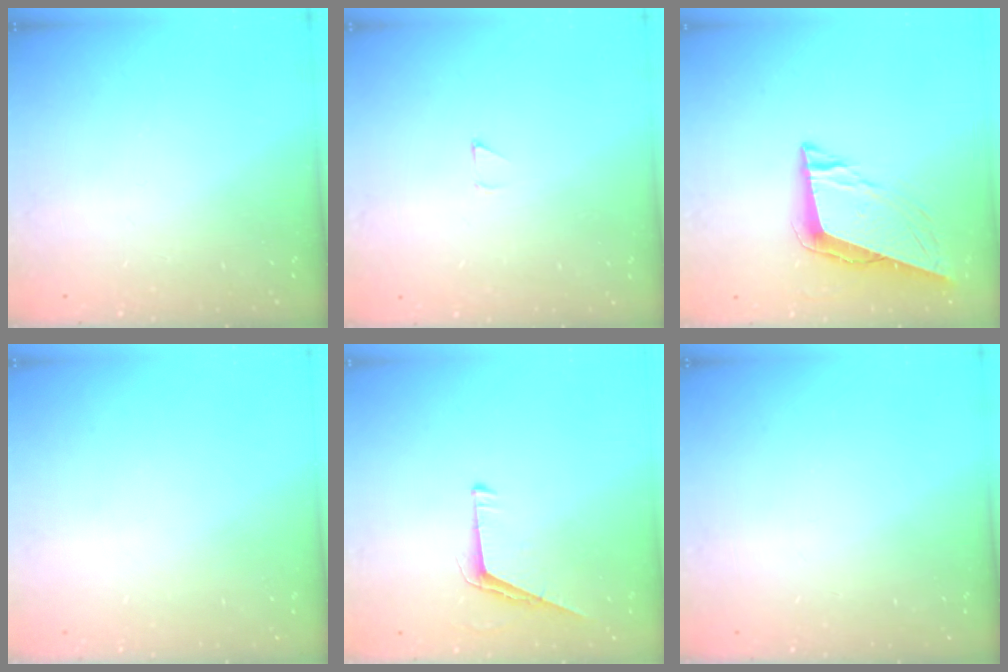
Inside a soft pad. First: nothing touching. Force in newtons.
{"total": 2.7, "press": 2.7, "slide": 0.2}
{"total": 10.4, "press": 9.8, "slide": 3.5}
{"total": 0.0}
{"total": 5.6, "press": 5.6, "slide": 0.5}
{"total": 0.0}